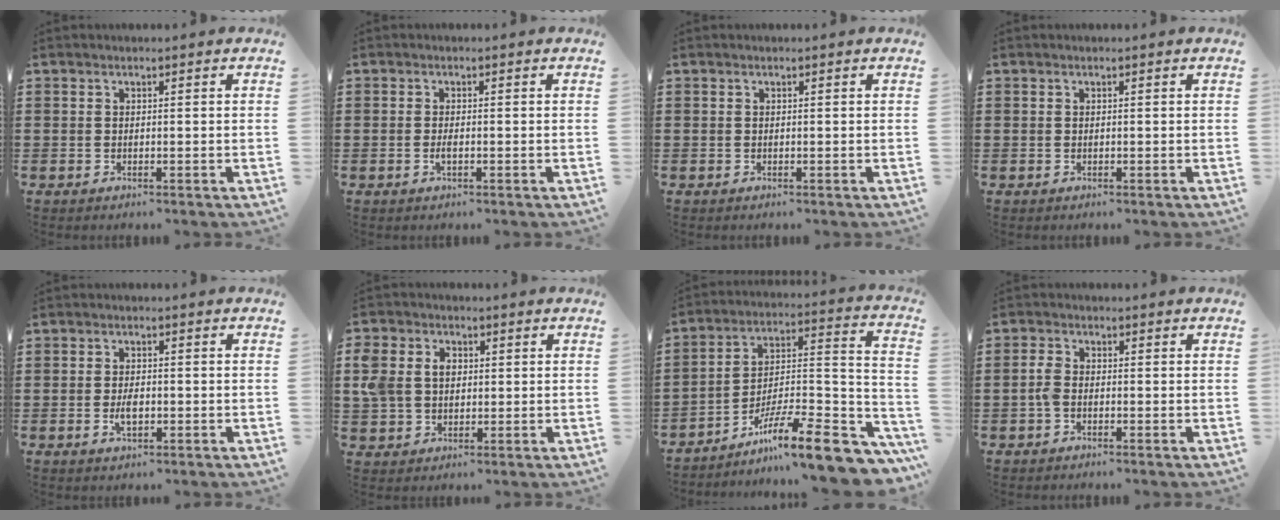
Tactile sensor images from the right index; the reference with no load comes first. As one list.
[{"total": 1.3, "force": [-0.4, 0.3, 1.1], "torque": [-0.029, -0.006, -0.009]}, {"total": 0.0}, {"total": 0.0}, {"total": 2.7, "force": [-0.6, 1.3, 2.3], "torque": [-0.044, 0.000, -0.010]}, {"total": 5.4, "force": [1.0, 4.4, 3.0], "torque": [-0.086, 0.012, 0.012]}, {"total": 13.7, "force": [-9.7, 2.1, 9.4], "torque": [-0.141, 0.025, -0.170]}, {"total": 2.3, "force": [-0.7, 1.2, 1.8], "torque": [-0.051, -0.003, -0.018]}]